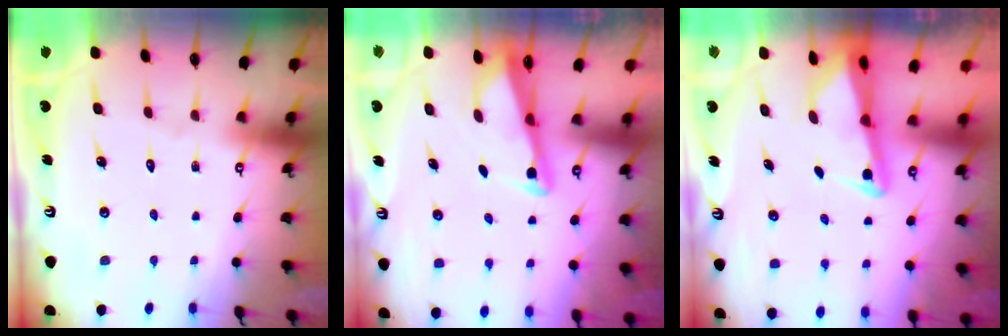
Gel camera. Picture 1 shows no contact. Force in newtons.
{"total": 2.9, "press": 2.9, "slide": 0.3}
{"total": 2.4, "press": 2.4, "slide": 0.3}